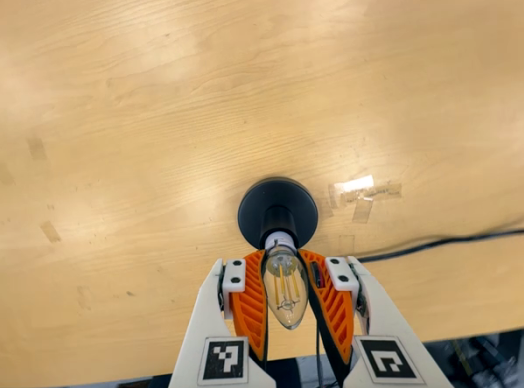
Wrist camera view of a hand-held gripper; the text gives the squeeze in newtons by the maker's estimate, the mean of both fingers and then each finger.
{"total": 21.9, "left": 23.4, "right": 20.4}